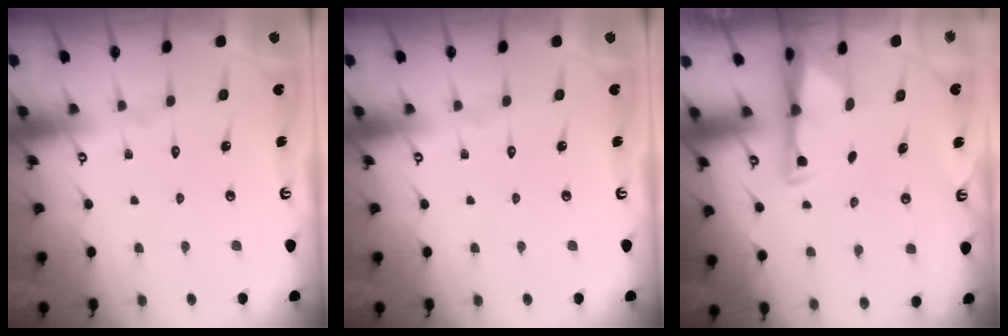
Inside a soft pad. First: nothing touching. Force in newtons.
{"total": 0.0}
{"total": 3.1, "press": 3.1, "slide": 0.6}